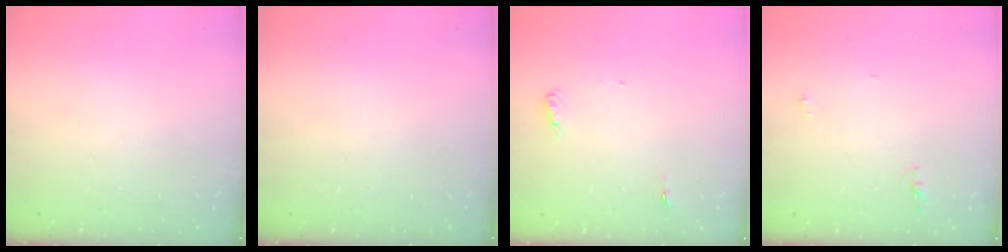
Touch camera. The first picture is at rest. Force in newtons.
{"total": 0.0}
{"total": 4.7, "press": 4.5, "slide": 1.4}
{"total": 7.7, "press": 4.4, "slide": 6.4}